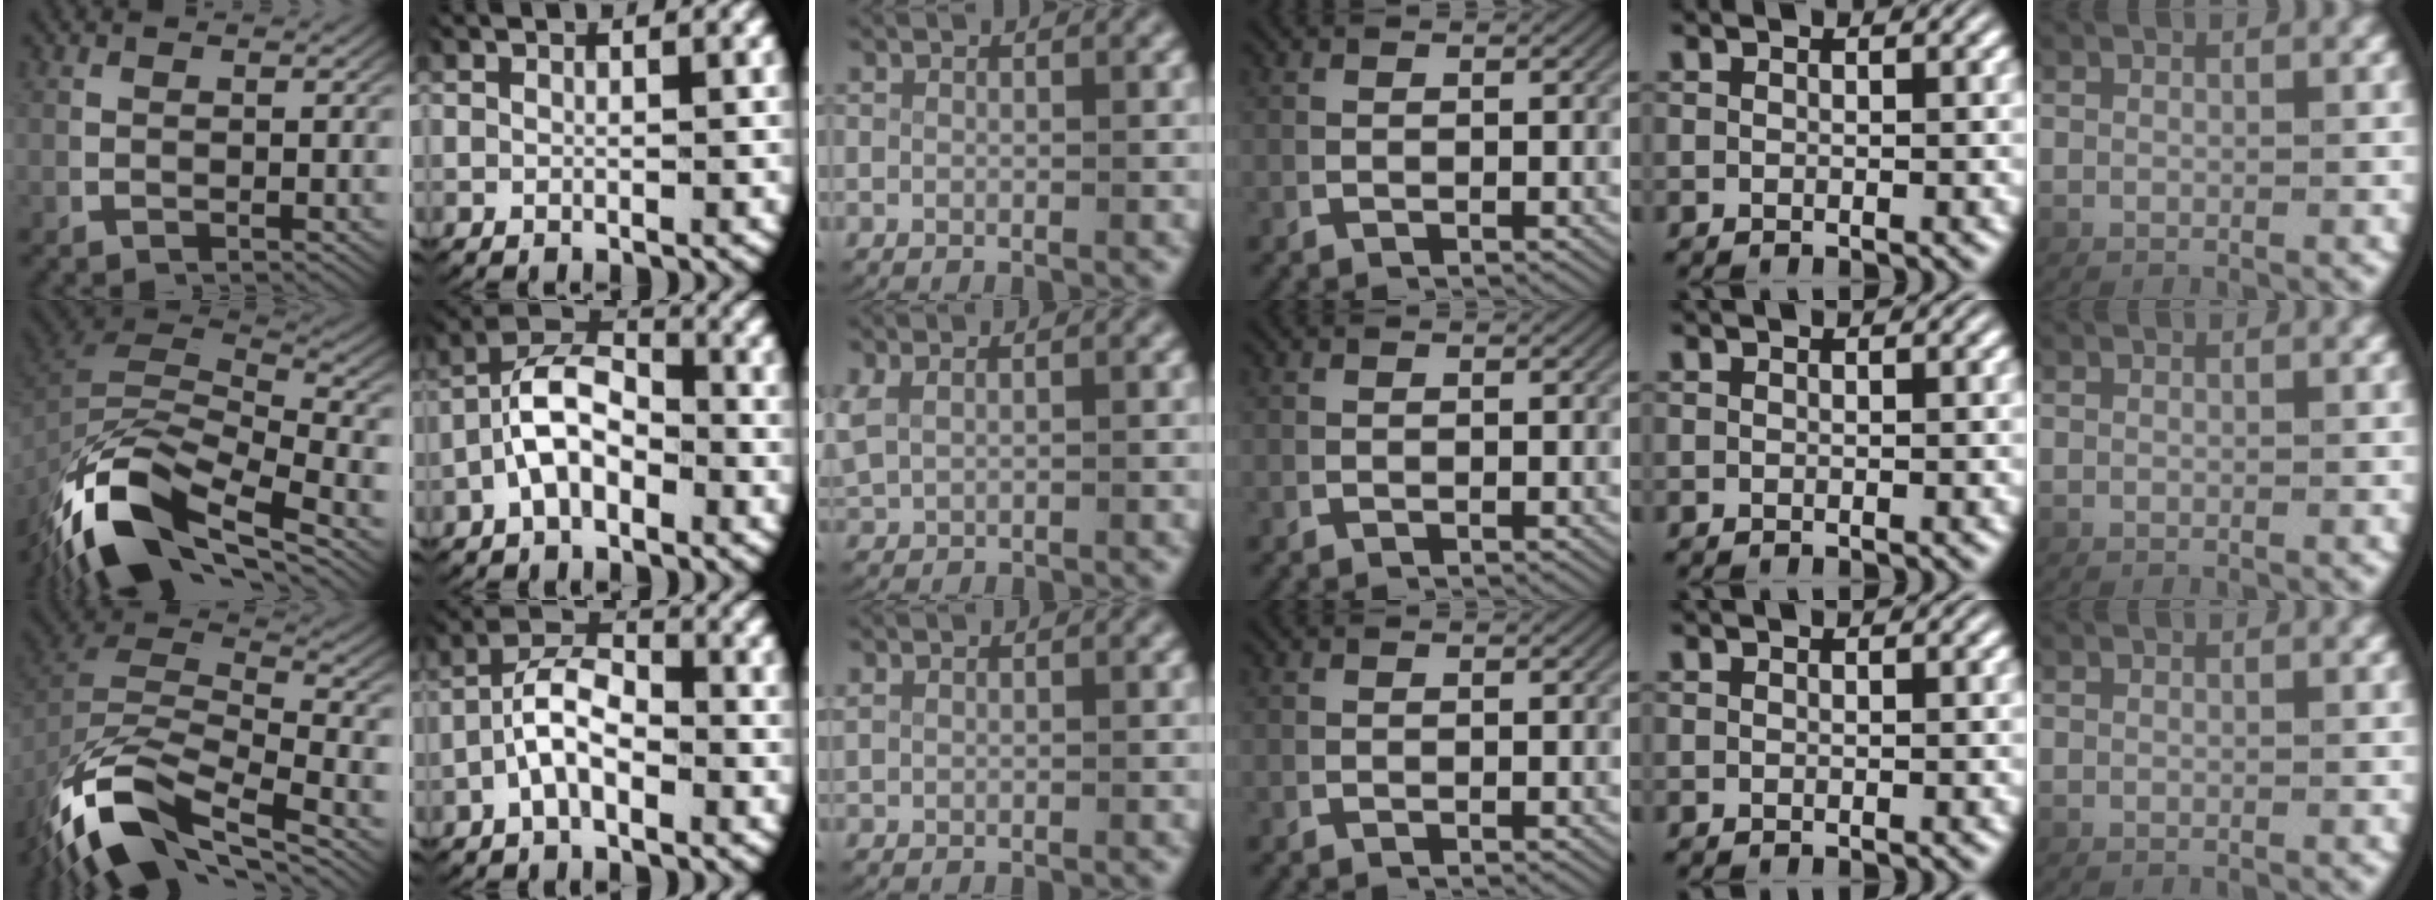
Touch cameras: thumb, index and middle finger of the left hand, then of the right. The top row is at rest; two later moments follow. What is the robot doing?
{"motion": "lift_and_place", "object": "scissors"}